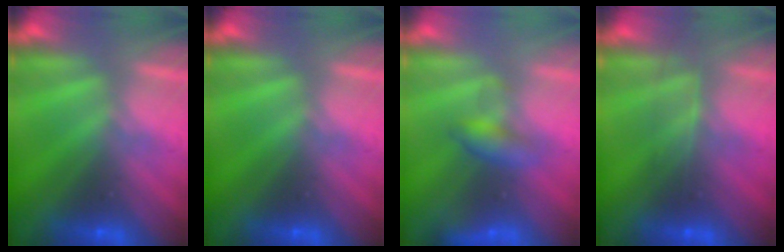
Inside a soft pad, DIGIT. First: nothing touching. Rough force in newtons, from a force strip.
{"total": 0.0}
{"total": 2.0}
{"total": 2.5}